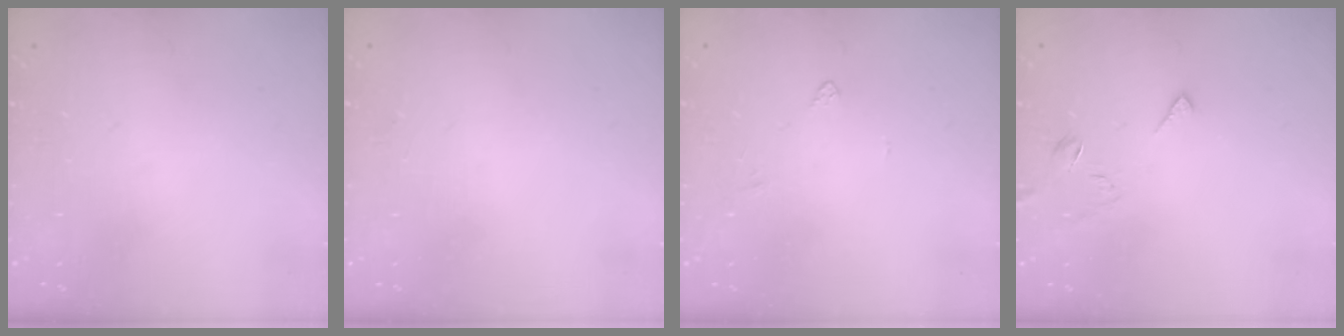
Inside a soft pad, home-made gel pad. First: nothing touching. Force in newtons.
{"total": 2.0, "press": 2.0, "slide": 0.2}
{"total": 2.6, "press": 2.6, "slide": 0.5}
{"total": 3.1, "press": 3.0, "slide": 0.6}